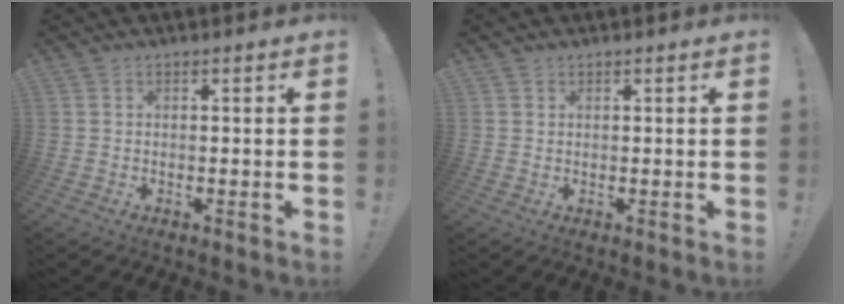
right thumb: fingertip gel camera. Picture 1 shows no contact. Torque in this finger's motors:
{"motor_torque": [-0.26, -0.23, -0.35, 0.16, 0.11]}